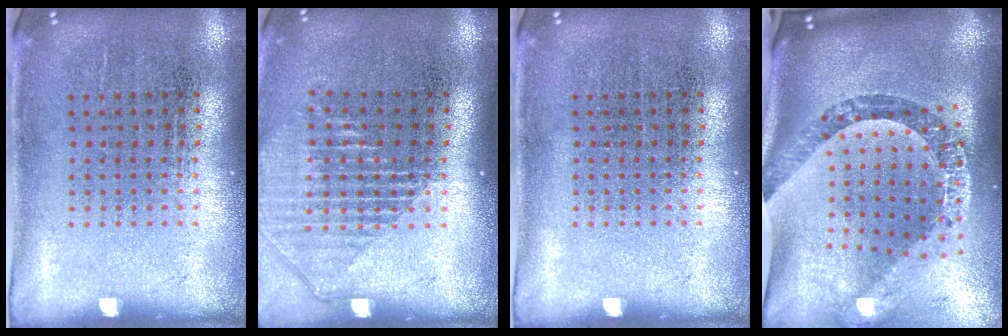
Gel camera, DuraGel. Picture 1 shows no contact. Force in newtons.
{"total": 1.3, "press": 1.2, "slide": 0.6}
{"total": 0.0}
{"total": 3.0, "press": 2.2, "slide": 2.0}